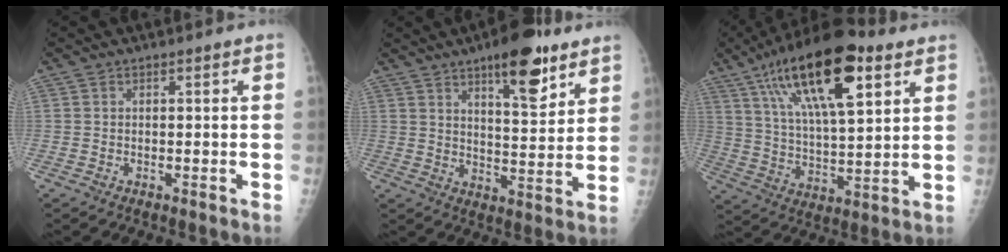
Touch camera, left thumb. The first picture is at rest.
{"total": 12.9, "force": [7.9, 4.4, 9.3], "torque": [-0.106, -0.045, 0.115]}
{"total": 22.2, "force": [10.9, 7.9, 17.6], "torque": [-0.284, -0.020, 0.186]}